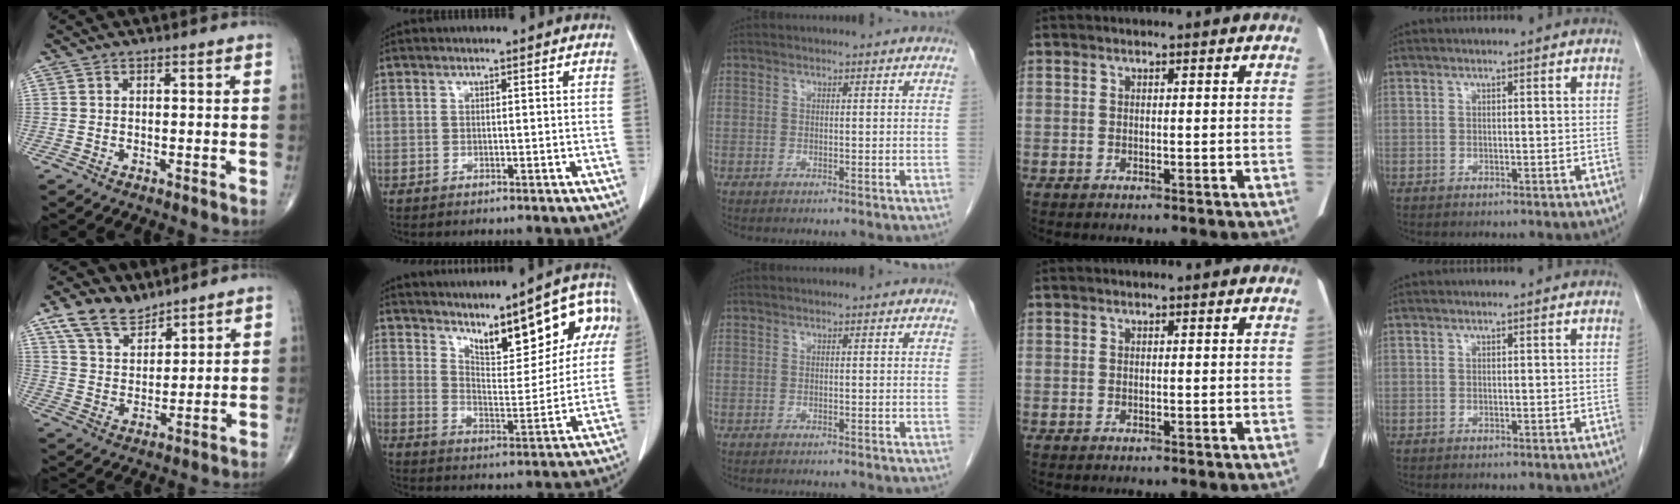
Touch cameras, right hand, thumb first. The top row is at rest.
{"thumb": {"total": 8.6, "force": [6.3, 4.6, 3.6], "torque": [-0.050, -0.029, 0.127]}, "index": {"total": 16.9, "force": [10.1, 5.3, 12.4], "torque": [-0.178, 0.007, 0.152]}, "middle": {"total": 2.1, "force": [-2.0, 0.2, 0.5], "torque": [-0.008, -0.004, -0.024]}}